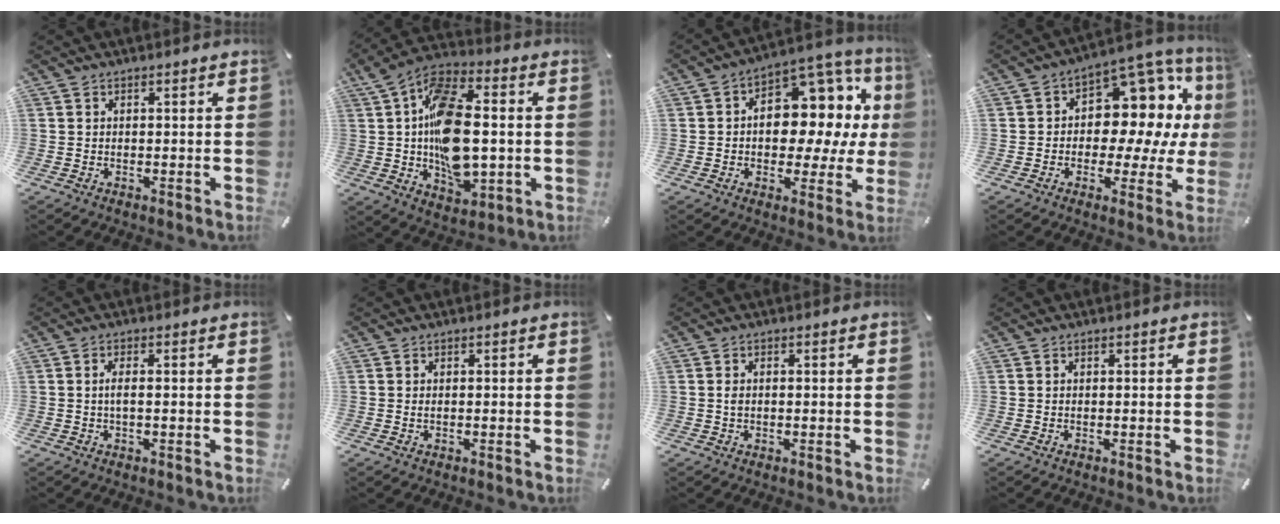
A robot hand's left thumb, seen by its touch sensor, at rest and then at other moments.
{"total": 19.5, "force": [-0.4, 11.6, 15.6], "torque": [-0.280, 0.006, -0.006]}
{"total": 13.1, "force": [1.9, 9.5, 8.8], "torque": [-0.109, -0.029, 0.039]}
{"total": 12.2, "force": [2.9, 8.9, 7.8], "torque": [-0.098, -0.045, 0.056]}
{"total": 2.5, "force": [-0.1, 0.4, 2.4], "torque": [-0.047, -0.003, -0.004]}
{"total": 0.8, "force": [-0.1, 0.4, 0.7], "torque": [-0.014, 0.000, -0.003]}
{"total": 1.4, "force": [-0.1, 0.7, 1.2], "torque": [-0.023, 0.002, -0.003]}
{"total": 0.0}